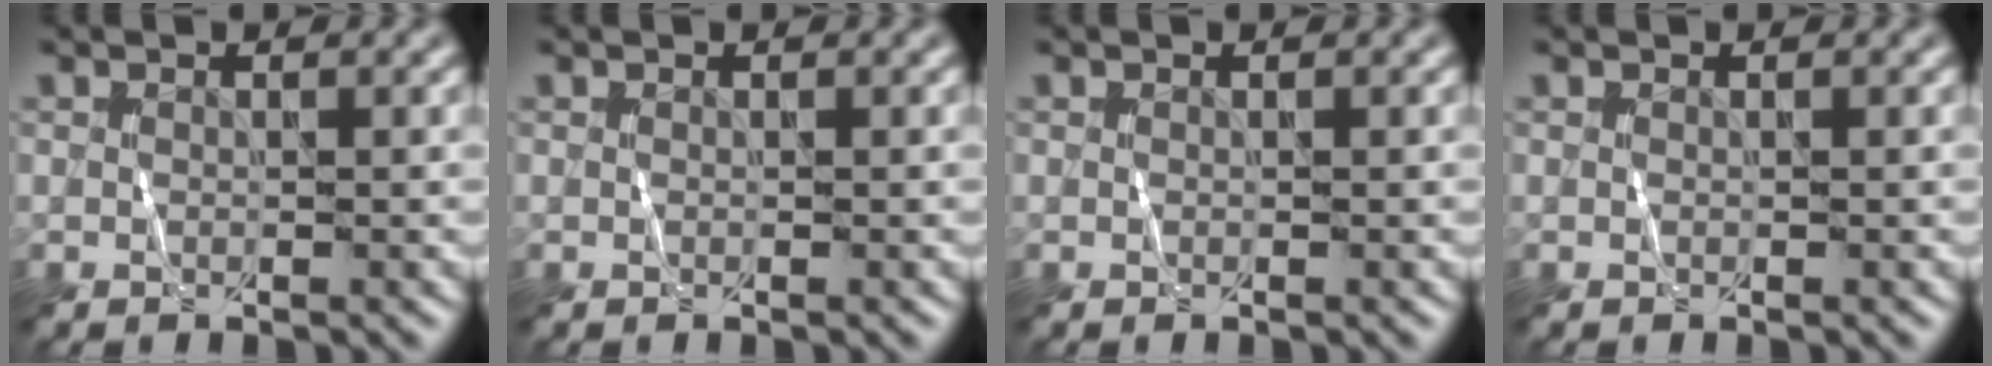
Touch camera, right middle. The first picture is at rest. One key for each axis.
{"total": 0.0}
{"total": 0.0}
{"total": 0.0}